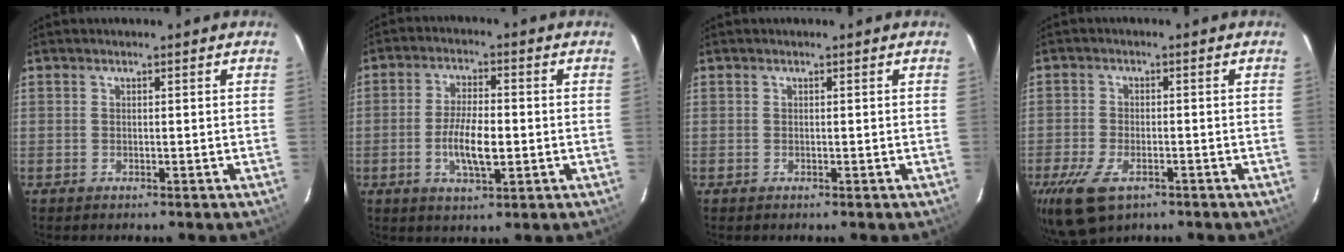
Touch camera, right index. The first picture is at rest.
{"total": 7.7, "force": [-1.6, 2.6, 7.1], "torque": [-0.138, -0.003, -0.028]}
{"total": 0.0}
{"total": 10.2, "force": [-5.7, 5.4, 6.4], "torque": [-0.160, -0.028, -0.101]}